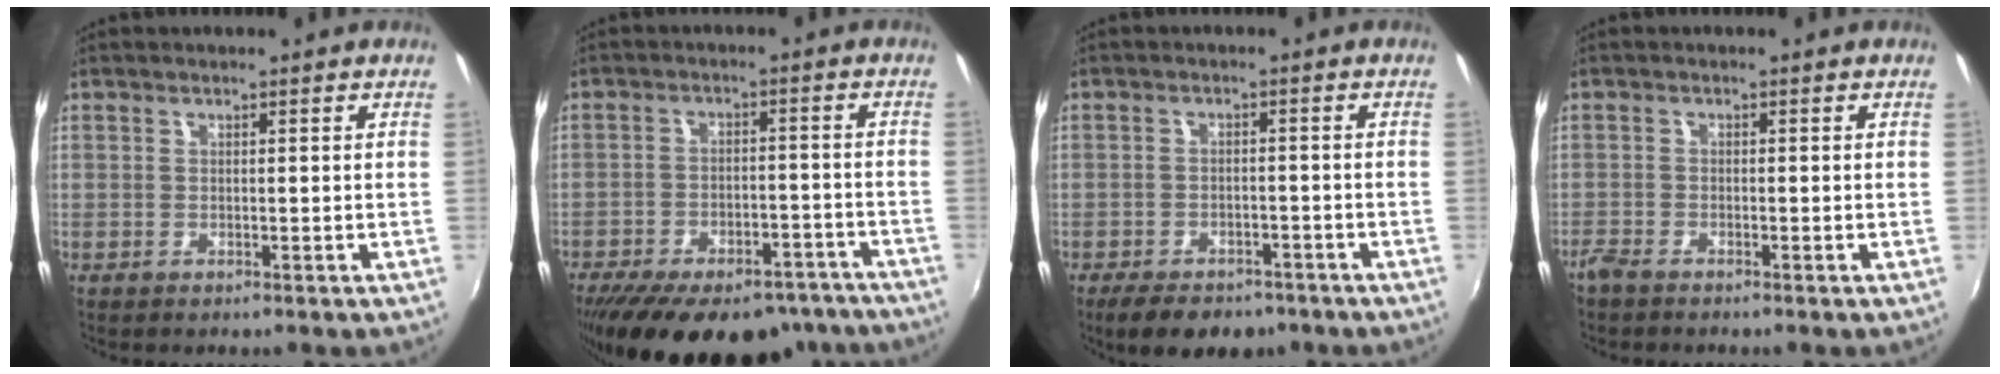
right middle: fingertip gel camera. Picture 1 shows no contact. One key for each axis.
{"total": 23.9, "fx": -18.8, "fy": 10.0, "fz": 10.9, "tx": -0.209, "ty": -0.002, "tz": -0.243}
{"total": 9.7, "fx": -7.2, "fy": 4.6, "fz": 4.6, "tx": -0.102, "ty": -0.012, "tz": -0.105}
{"total": 2.2, "fx": -2.0, "fy": 0.4, "fz": 0.7, "tx": -0.022, "ty": -0.008, "tz": -0.043}